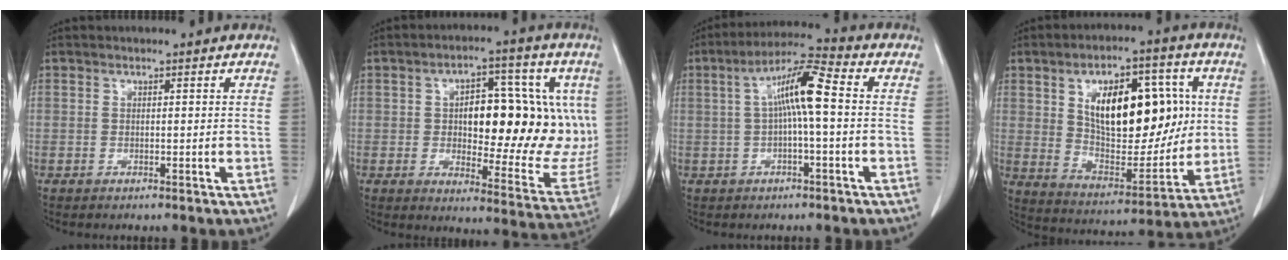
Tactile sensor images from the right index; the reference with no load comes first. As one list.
[{"total": 19.9, "force": [2.5, 8.5, 17.8], "torque": [-0.230, 0.014, 0.043]}, {"total": 8.5, "force": [0.6, 0.7, 8.4], "torque": [-0.155, 0.025, 0.007]}, {"total": 18.5, "force": [4.2, 8.9, 15.7], "torque": [-0.253, 0.018, 0.077]}]